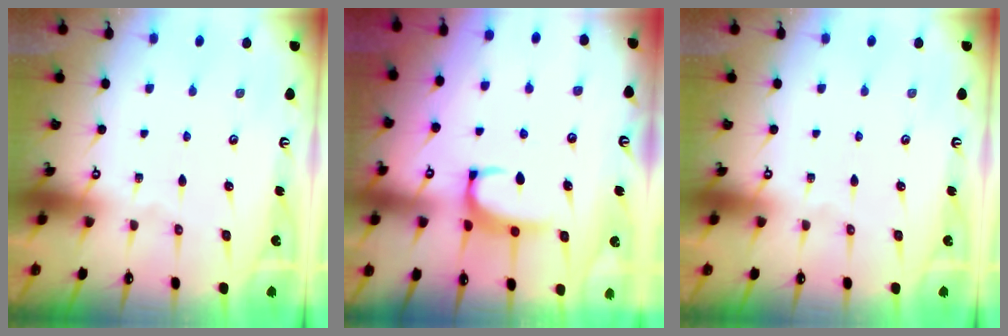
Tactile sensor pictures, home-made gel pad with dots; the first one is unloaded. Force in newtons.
{"total": 2.2, "press": 2.1, "slide": 0.7}
{"total": 0.0}